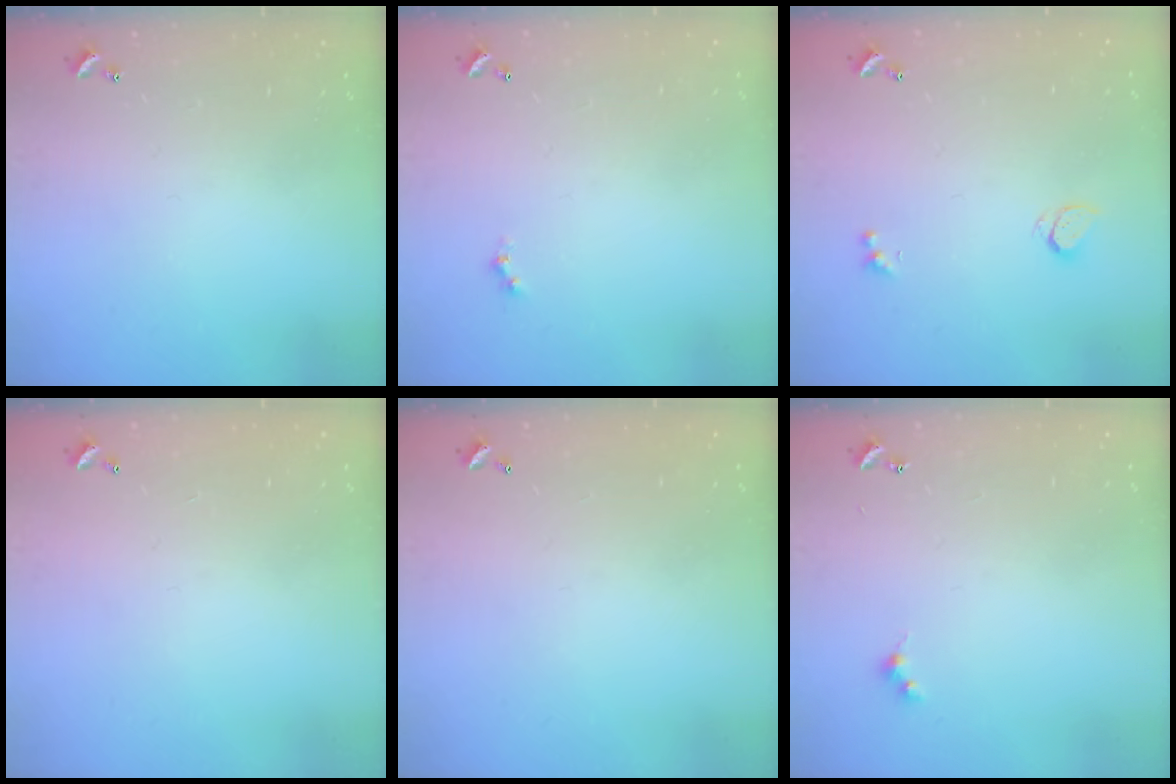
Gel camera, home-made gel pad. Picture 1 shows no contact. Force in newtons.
{"total": 0.5, "press": 0.4, "slide": 0.3}
{"total": 0.7, "press": 0.6, "slide": 0.4}
{"total": 2.9, "press": 2.9, "slide": 0.1}
{"total": 2.9, "press": 2.9, "slide": 0.1}
{"total": 2.7, "press": 2.6, "slide": 0.5}